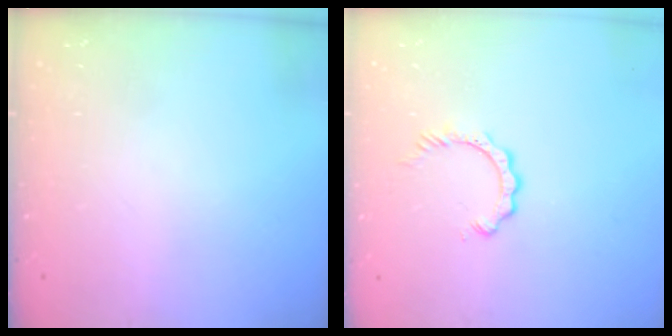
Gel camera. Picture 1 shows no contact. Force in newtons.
{"total": 2.9, "press": 2.9, "slide": 0.5}